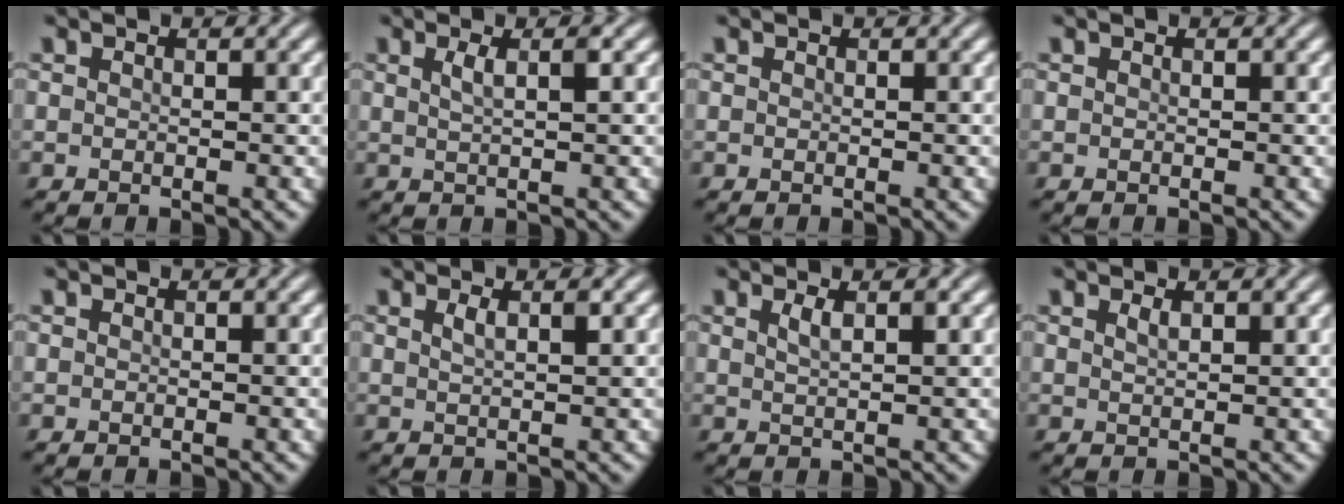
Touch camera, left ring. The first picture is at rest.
{"total": 2.0, "force": [0.7, 0.6, 1.8], "torque": [-0.027, 0.004, 0.006]}
{"total": 0.0}
{"total": 0.0}
{"total": 0.0}
{"total": 1.5, "force": [0.7, 0.4, 1.3], "torque": [-0.021, 0.003, 0.008]}
{"total": 1.6, "force": [0.7, 0.4, 1.4], "torque": [-0.023, 0.002, 0.010]}
{"total": 0.9, "force": [0.6, 0.2, 0.7], "torque": [-0.012, 0.000, 0.010]}